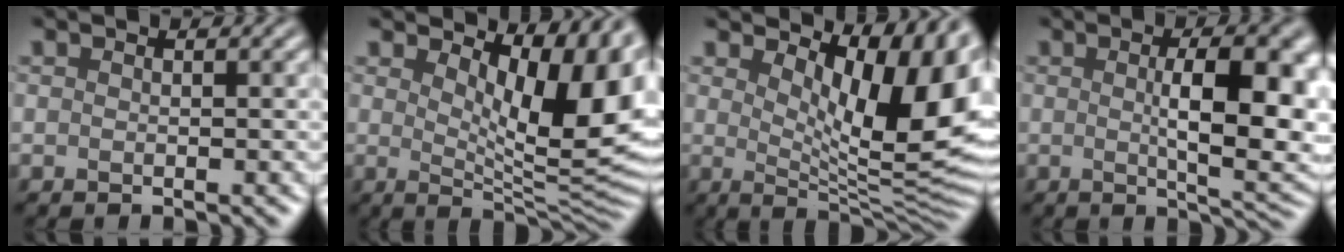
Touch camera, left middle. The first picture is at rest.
{"total": 9.5, "force": [3.1, 3.5, 8.2], "torque": [-0.118, -0.007, 0.053]}
{"total": 10.8, "force": [3.5, 4.1, 9.4], "torque": [-0.128, -0.008, 0.061]}
{"total": 9.1, "force": [0.6, 2.7, 8.6], "torque": [-0.115, -0.002, 0.014]}